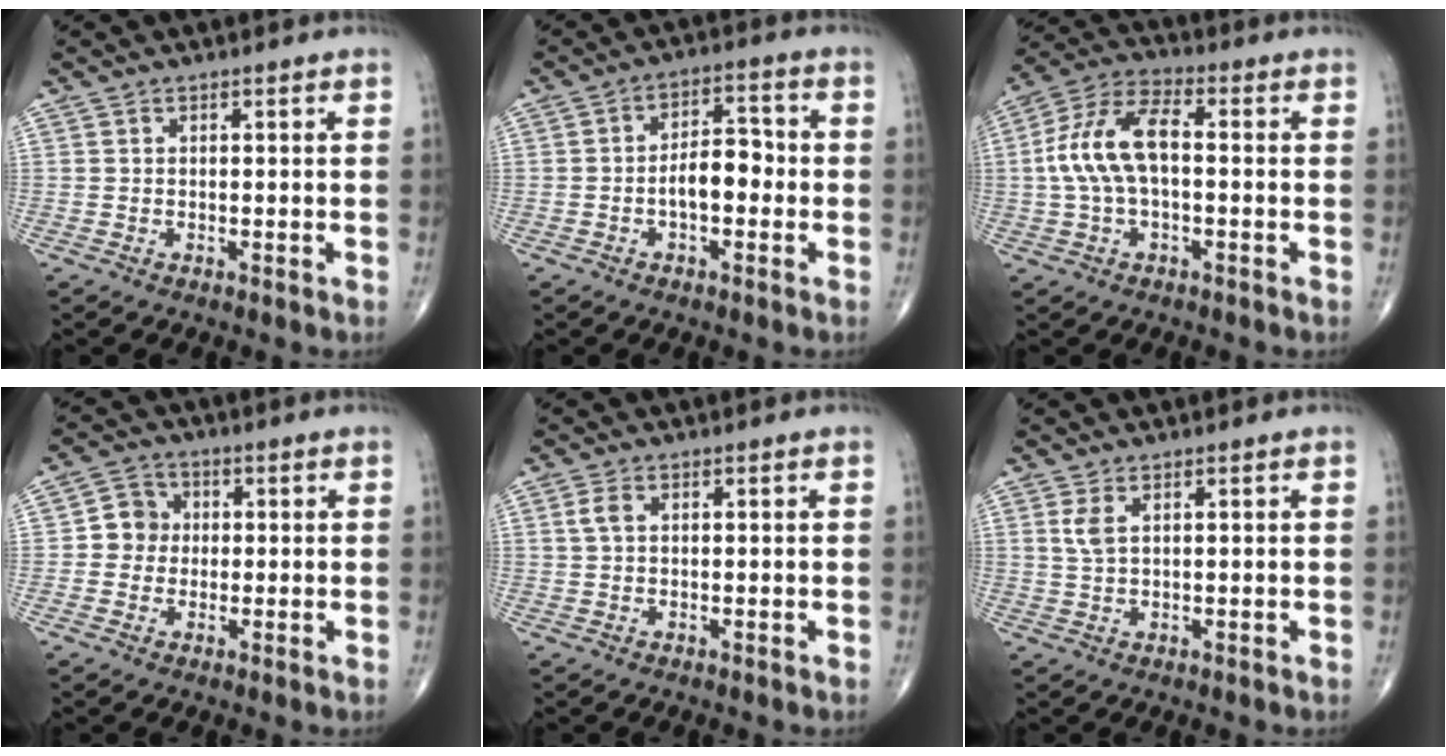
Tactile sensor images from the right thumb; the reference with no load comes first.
{"total": 6.9, "force": [-1.4, 3.7, 5.7], "torque": [-0.079, 0.024, -0.030]}
{"total": 12.1, "force": [0.0, 6.1, 10.4], "torque": [-0.218, 0.038, -0.006]}
{"total": 5.0, "force": [0.0, 4.7, 1.7], "torque": [-0.001, 0.009, -0.009]}
{"total": 2.1, "force": [0.6, 1.2, 1.6], "torque": [-0.041, 0.009, 0.012]}
{"total": 2.5, "force": [1.0, 1.0, 2.1], "torque": [-0.049, 0.001, 0.028]}